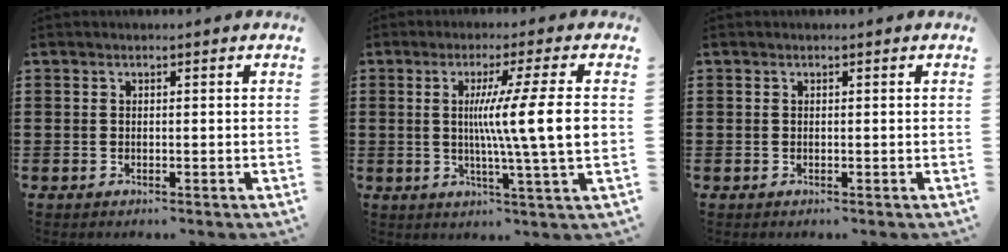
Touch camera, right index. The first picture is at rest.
{"total": 10.8, "force": [0.5, -0.7, 10.8], "torque": [-0.186, -0.011, 0.000]}
{"total": 0.0}